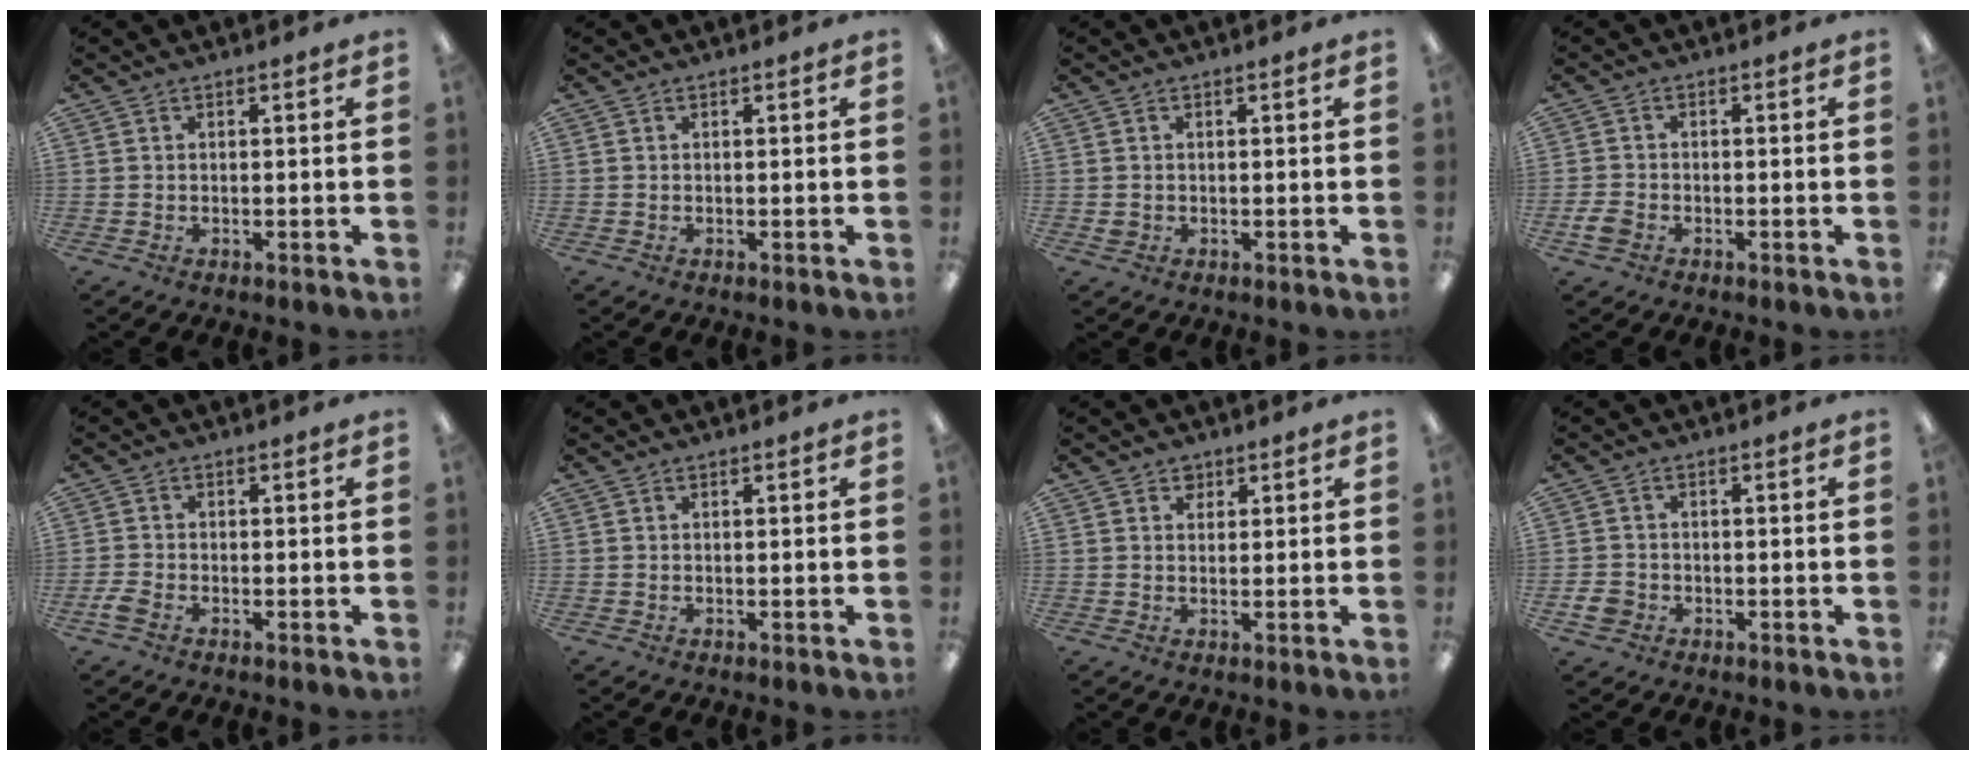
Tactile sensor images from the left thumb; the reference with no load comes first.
{"total": 0.0}
{"total": 0.9, "force": [0.1, 0.8, 0.3], "torque": [-0.007, 0.005, 0.001]}
{"total": 3.0, "force": [-1.5, 2.0, 1.7], "torque": [-0.039, 0.002, -0.029]}
{"total": 2.3, "force": [-1.3, 1.2, 1.5], "torque": [-0.036, -0.002, -0.027]}
{"total": 0.0}
{"total": 2.1, "force": [1.4, 1.5, 0.5], "torque": [0.005, -0.005, 0.023]}
{"total": 3.2, "force": [-1.3, 2.7, 1.1], "torque": [-0.023, 0.005, -0.025]}